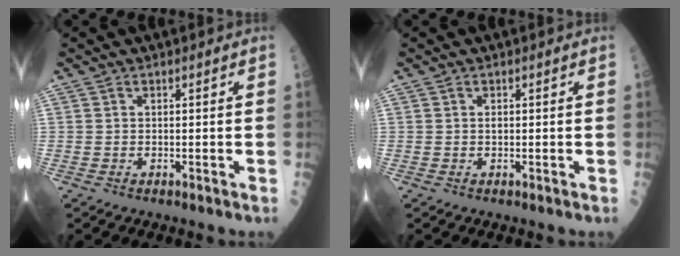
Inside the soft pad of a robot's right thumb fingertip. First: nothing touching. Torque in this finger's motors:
{"motor_torque": [0.11, 0.03, 0.09, 0.16, 0.00]}